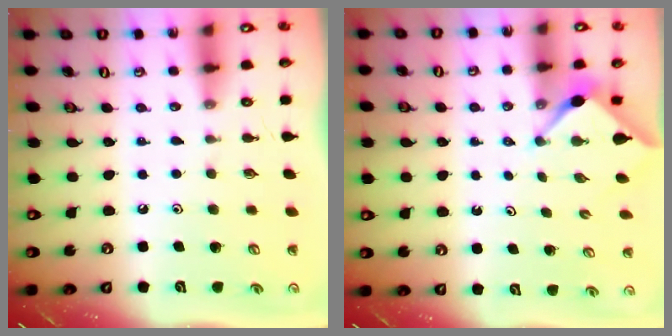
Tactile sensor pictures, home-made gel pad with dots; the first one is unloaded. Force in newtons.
{"total": 3.1, "press": 3.1, "slide": 0.3}